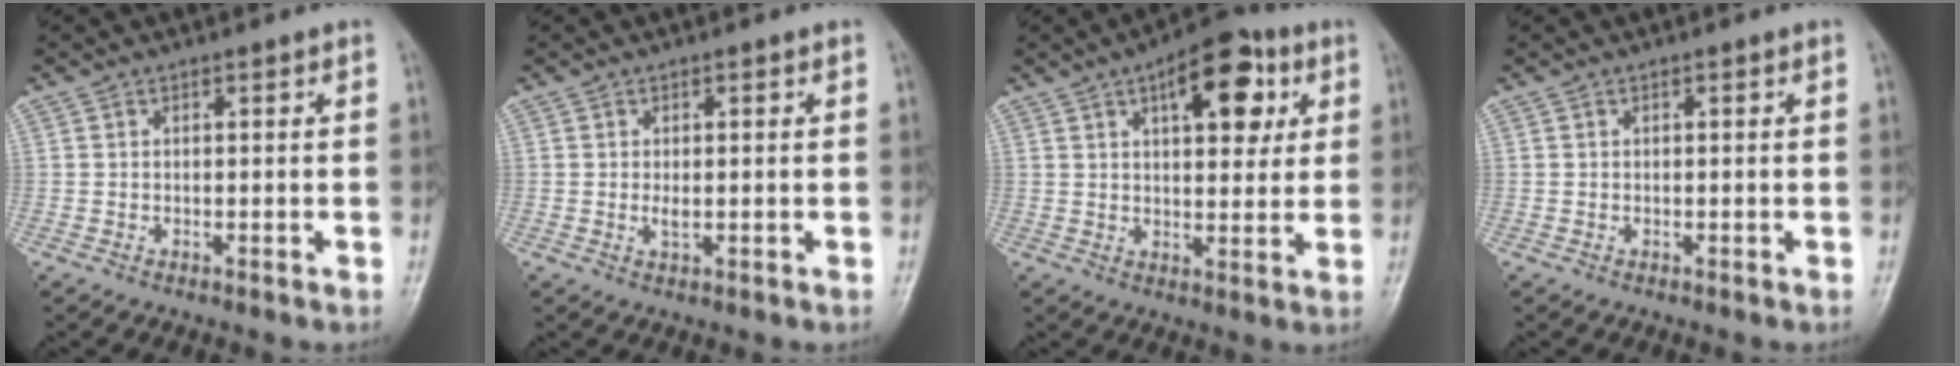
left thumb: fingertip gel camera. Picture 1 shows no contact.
{"total": 1.7, "force": [-0.1, 0.7, 1.5], "torque": [-0.028, -0.003, -0.001]}
{"total": 13.0, "force": [5.3, 6.2, 10.1], "torque": [-0.104, -0.005, 0.069]}
{"total": 0.0}